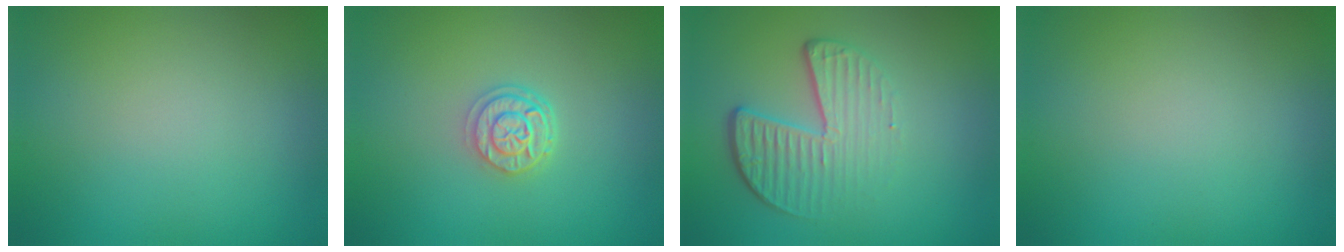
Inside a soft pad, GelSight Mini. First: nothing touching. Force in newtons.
{"total": 2.7, "press": 2.2, "slide": 1.5}
{"total": 4.5, "press": 3.0, "slide": 3.4}
{"total": 0.0}